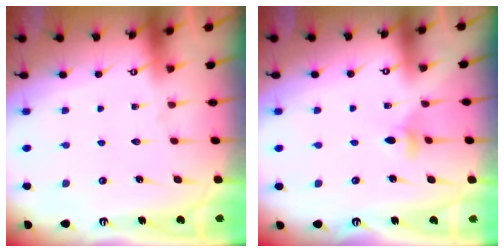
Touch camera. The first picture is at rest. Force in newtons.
{"total": 4.8, "press": 4.8, "slide": 0.6}